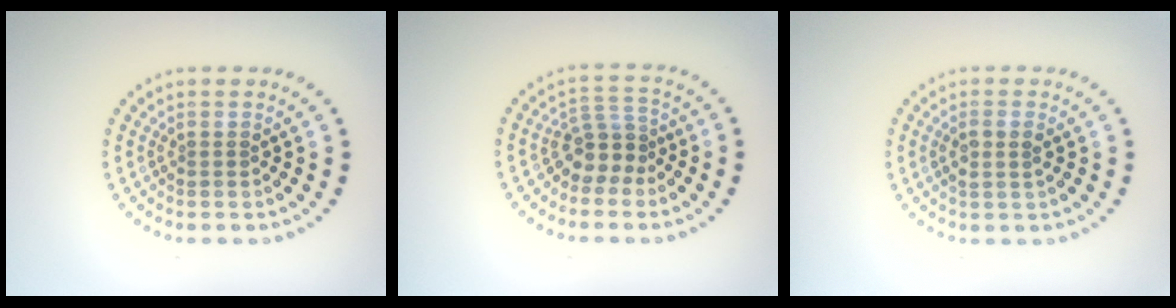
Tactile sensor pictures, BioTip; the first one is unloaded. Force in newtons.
{"total": 2.9, "press": 2.3, "slide": 1.8}
{"total": 1.7, "press": 1.6, "slide": 0.6}